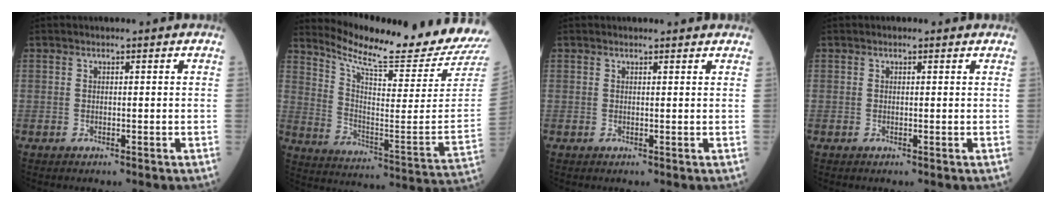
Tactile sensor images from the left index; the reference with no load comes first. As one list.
[{"total": 21.0, "force": [19.9, -1.6, 6.5], "torque": [-0.130, -0.123, 0.278]}, {"total": 2.6, "force": [2.5, 0.6, 0.4], "torque": [-0.008, 0.005, 0.021]}, {"total": 0.6, "force": [0.5, 0.3, 0.1], "torque": [-0.007, -0.007, 0.000]}]